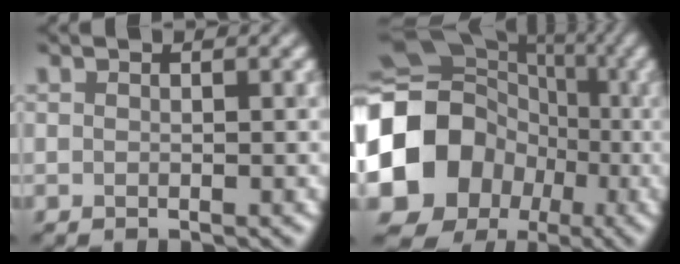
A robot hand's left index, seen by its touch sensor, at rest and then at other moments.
{"total": 15.2, "force": [-2.7, 13.4, 6.5], "torque": [-0.165, -0.004, -0.077]}